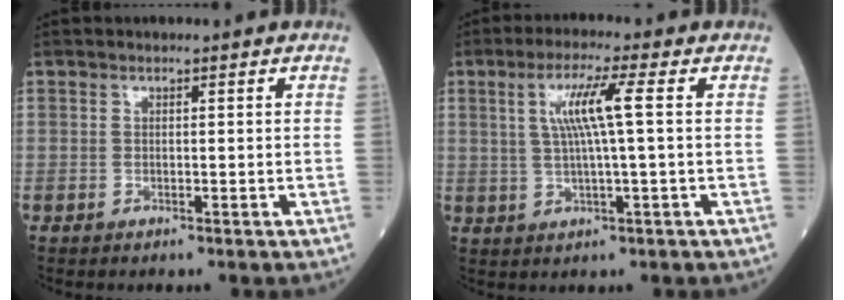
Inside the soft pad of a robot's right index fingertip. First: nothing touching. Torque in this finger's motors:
{"motor_torque": [0.32, 0.15, 0.18, 0.08]}